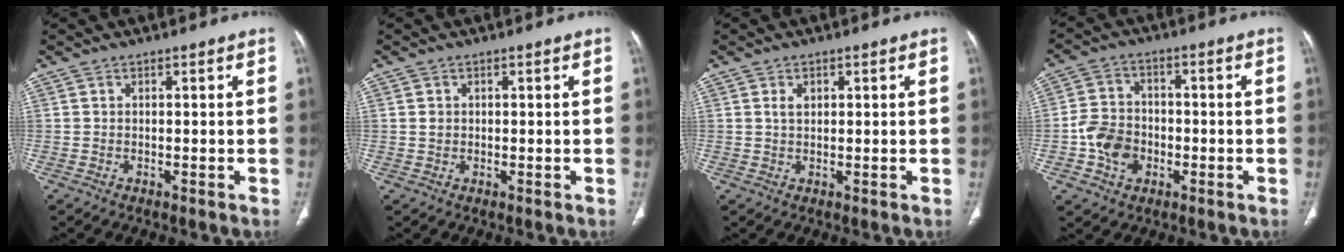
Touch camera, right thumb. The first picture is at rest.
{"total": 1.2, "force": [0.2, 1.1, 0.5], "torque": [-0.006, 0.001, 0.005]}
{"total": 2.0, "force": [0.7, 1.3, 1.4], "torque": [-0.022, 0.001, 0.015]}
{"total": 8.2, "force": [-2.4, 6.5, 4.4], "torque": [-0.059, 0.017, -0.046]}